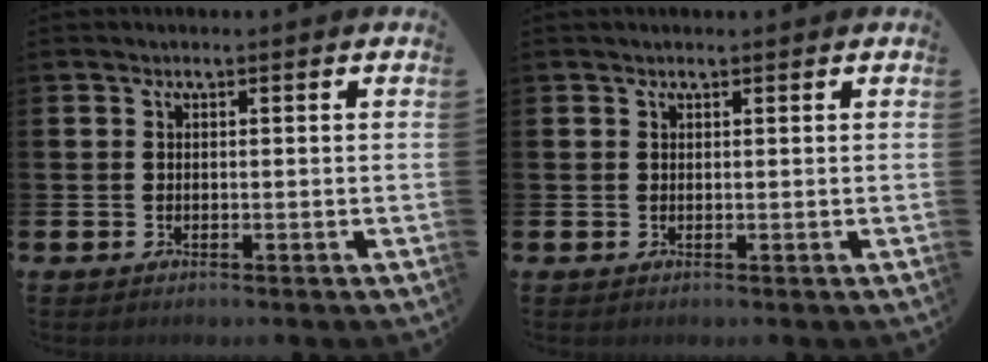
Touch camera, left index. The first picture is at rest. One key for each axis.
{"total": 0.6, "fx": 0.5, "fy": 0.1, "fz": 0.2, "tx": -0.001, "ty": 0.000, "tz": 0.009}